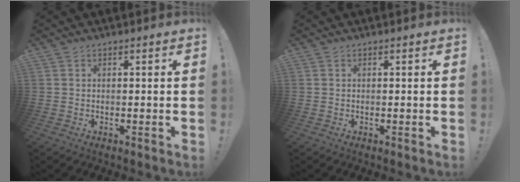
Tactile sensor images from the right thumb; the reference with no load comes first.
{"total": 0.0}